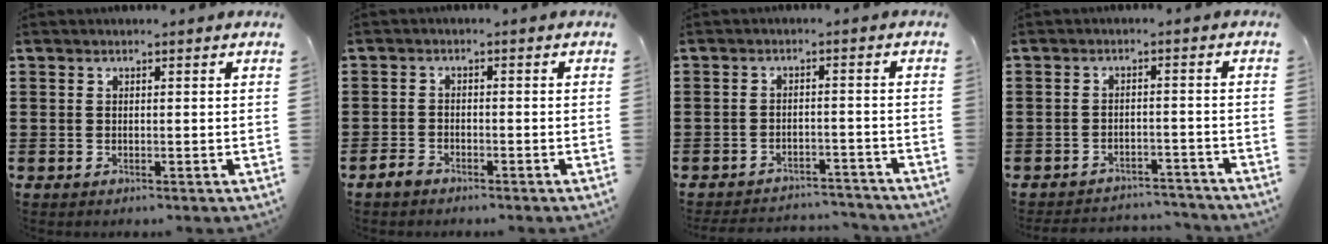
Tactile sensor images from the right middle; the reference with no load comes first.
{"total": 1.9, "force": [-1.6, 0.8, 0.8], "torque": [-0.024, -0.001, -0.033]}
{"total": 3.3, "force": [-3.3, 0.3, 0.0], "torque": [-0.007, 0.001, -0.070]}
{"total": 3.2, "force": [-3.2, 0.2, 0.0], "torque": [-0.007, 0.000, -0.068]}